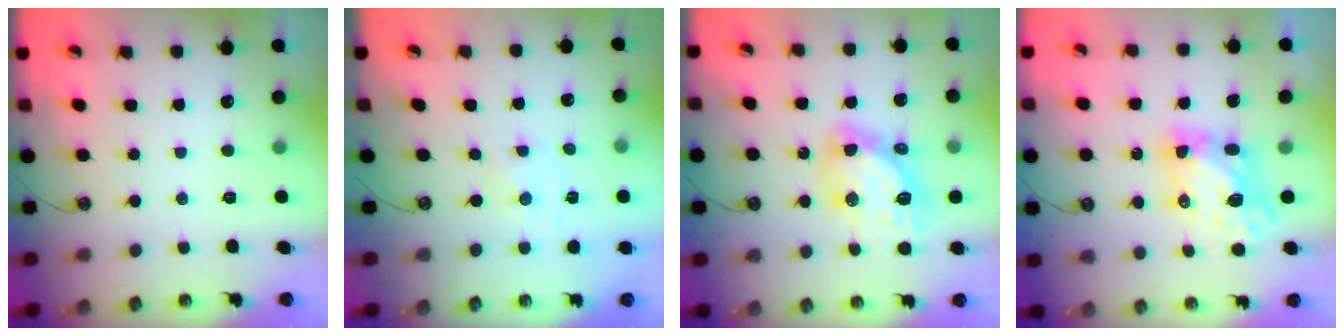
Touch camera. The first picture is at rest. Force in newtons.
{"total": 0.0}
{"total": 13.2, "press": 13.1, "slide": 1.4}
{"total": 6.7, "press": 6.7, "slide": 0.5}